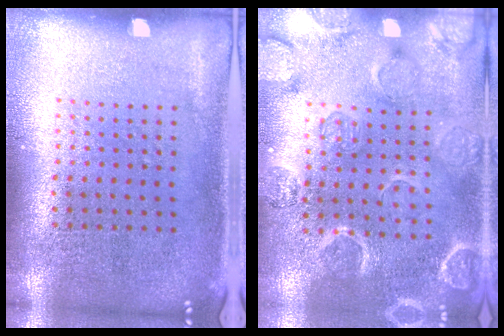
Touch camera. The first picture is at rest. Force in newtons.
{"total": 2.5, "press": 2.5, "slide": 0.2}